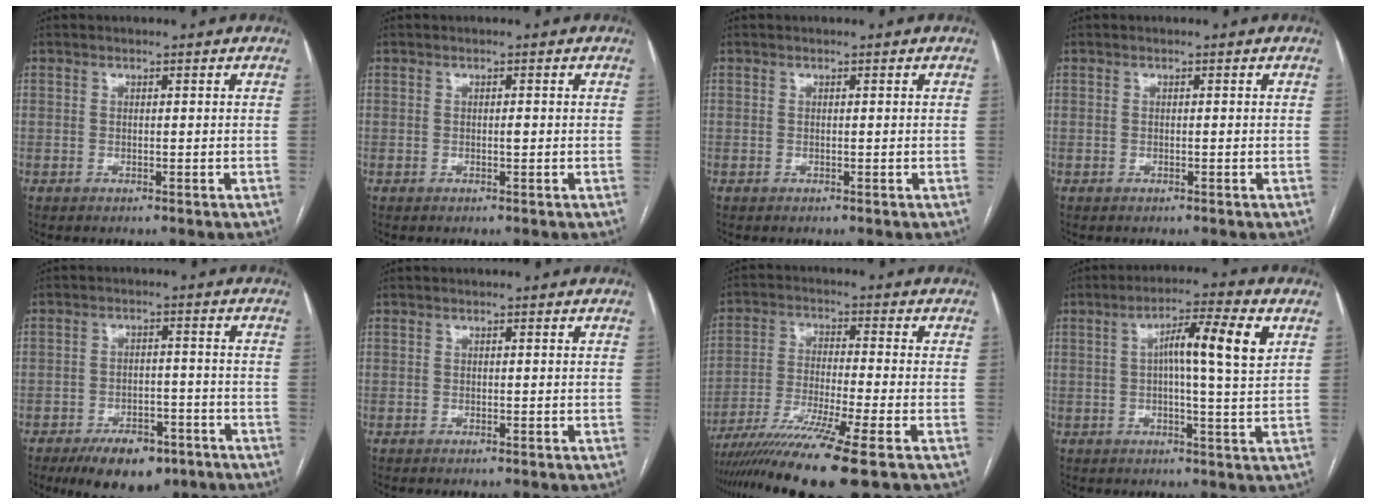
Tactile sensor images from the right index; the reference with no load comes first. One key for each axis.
{"total": 0.6, "fx": 0.0, "fy": -0.1, "fz": 0.6, "tx": -0.011, "ty": -0.001, "tz": -0.001}
{"total": 0.0}
{"total": 0.0}
{"total": 9.7, "fx": -6.6, "fy": 4.5, "fz": 5.5, "tx": -0.081, "ty": -0.002, "tz": -0.101}
{"total": 0.0}
{"total": 13.3, "fx": -9.4, "fy": -1.7, "fz": 9.3, "tx": -0.173, "ty": -0.035, "tz": -0.161}
{"total": 9.5, "fx": 2.5, "fy": 0.3, "fz": 9.2, "tx": -0.150, "ty": 0.017, "tz": 0.034}